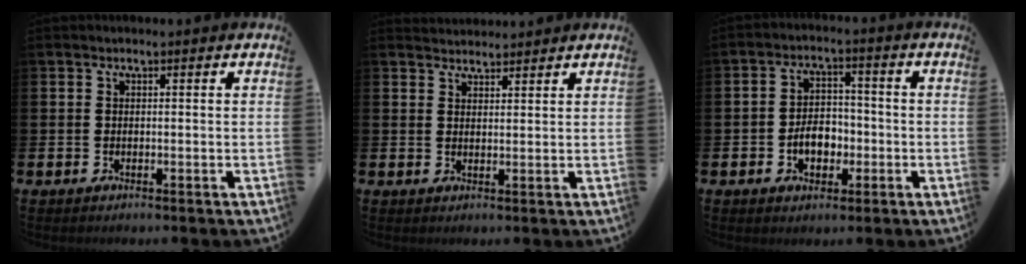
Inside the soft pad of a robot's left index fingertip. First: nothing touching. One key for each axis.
{"total": 2.3, "fx": 2.2, "fy": 0.6, "fz": -0.1, "tx": 0.007, "ty": -0.014, "tz": 0.039}
{"total": 4.7, "fx": -1.7, "fy": 3.1, "fz": 3.0, "tx": -0.040, "ty": 0.002, "tz": -0.038}